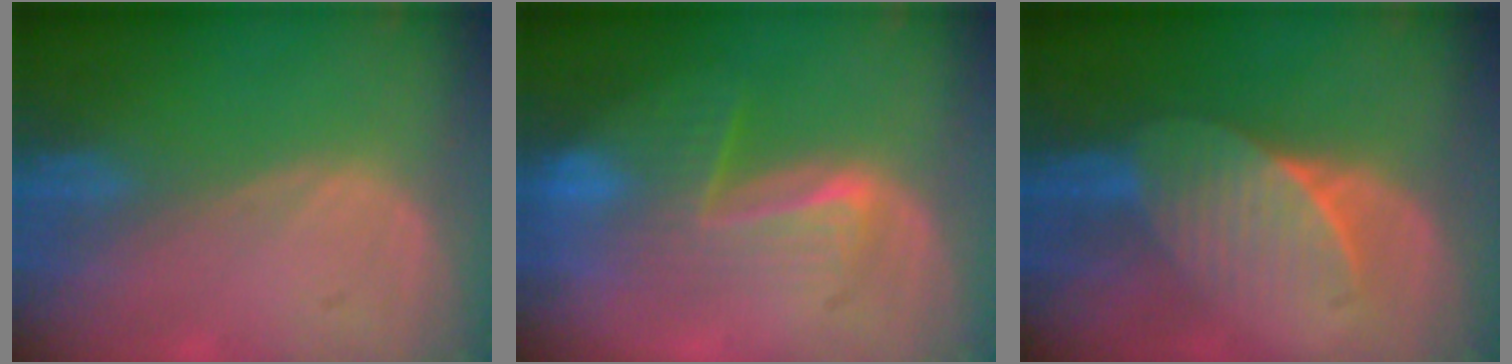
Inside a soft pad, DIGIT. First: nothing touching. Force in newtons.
{"total": 7.6, "press": 7.1, "slide": 2.5}
{"total": 7.3, "press": 6.7, "slide": 2.9}